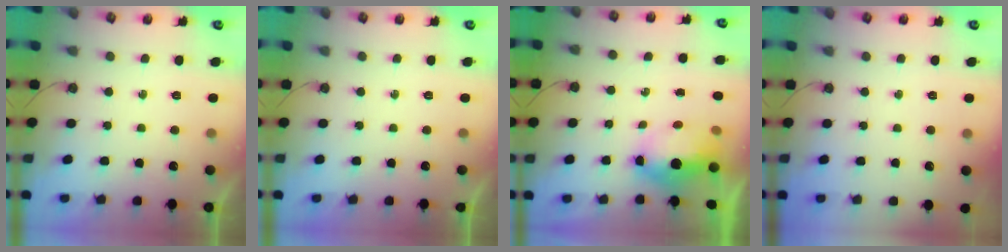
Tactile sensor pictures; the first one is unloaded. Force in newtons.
{"total": 0.0}
{"total": 7.0, "press": 6.9, "slide": 1.3}
{"total": 0.0}